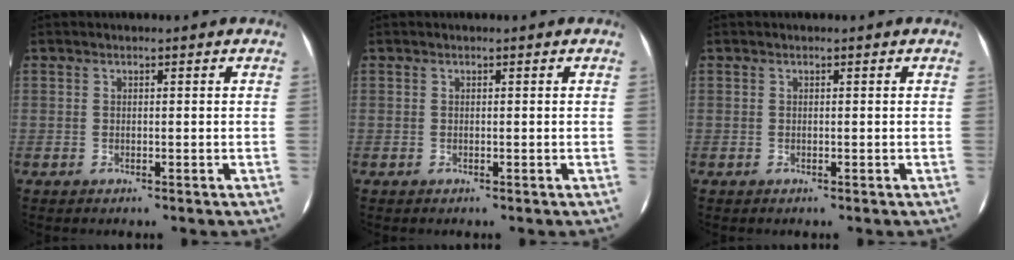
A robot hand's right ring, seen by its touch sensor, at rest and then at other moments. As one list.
[{"total": 0.0}, {"total": 0.0}]